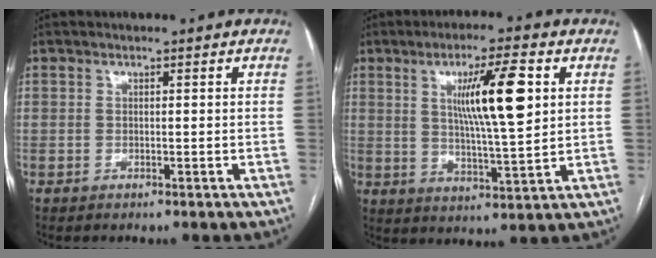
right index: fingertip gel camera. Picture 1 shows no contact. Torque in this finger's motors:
{"motor_torque": [0.86, 0.65, 0.75, 0.11]}